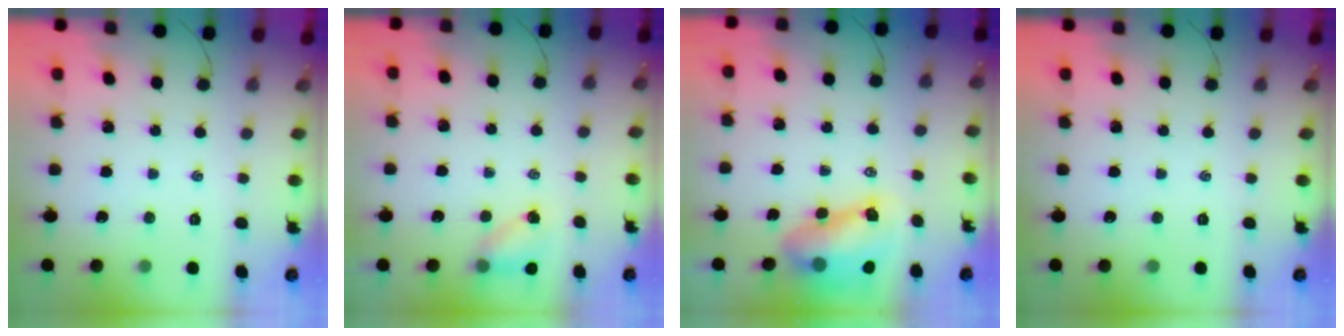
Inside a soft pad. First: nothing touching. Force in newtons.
{"total": 4.1, "press": 4.0, "slide": 0.7}
{"total": 9.3, "press": 9.0, "slide": 2.2}
{"total": 0.0}